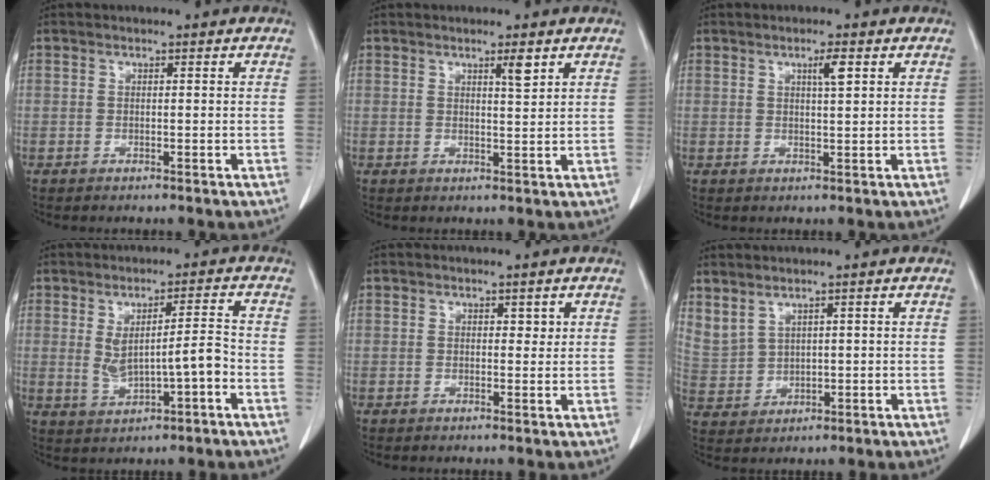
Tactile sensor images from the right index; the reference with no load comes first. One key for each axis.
{"total": 2.2, "fx": 1.4, "fy": 0.1, "fz": 1.7, "tx": -0.031, "ty": -0.005, "tz": 0.022}
{"total": 2.4, "fx": 1.1, "fy": 0.1, "fz": 2.2, "tx": -0.039, "ty": -0.002, "tz": 0.018}
{"total": 6.0, "fx": -0.7, "fy": 1.2, "fz": 5.9, "tx": -0.102, "ty": 0.011, "tz": 0.001}
{"total": 1.2, "fx": 0.6, "fy": 0.7, "fz": 0.7, "tx": -0.005, "ty": -0.003, "tz": 0.008}
{"total": 8.0, "fx": 5.3, "fy": 4.2, "fz": 4.2, "tx": -0.128, "ty": 0.006, "tz": 0.133}